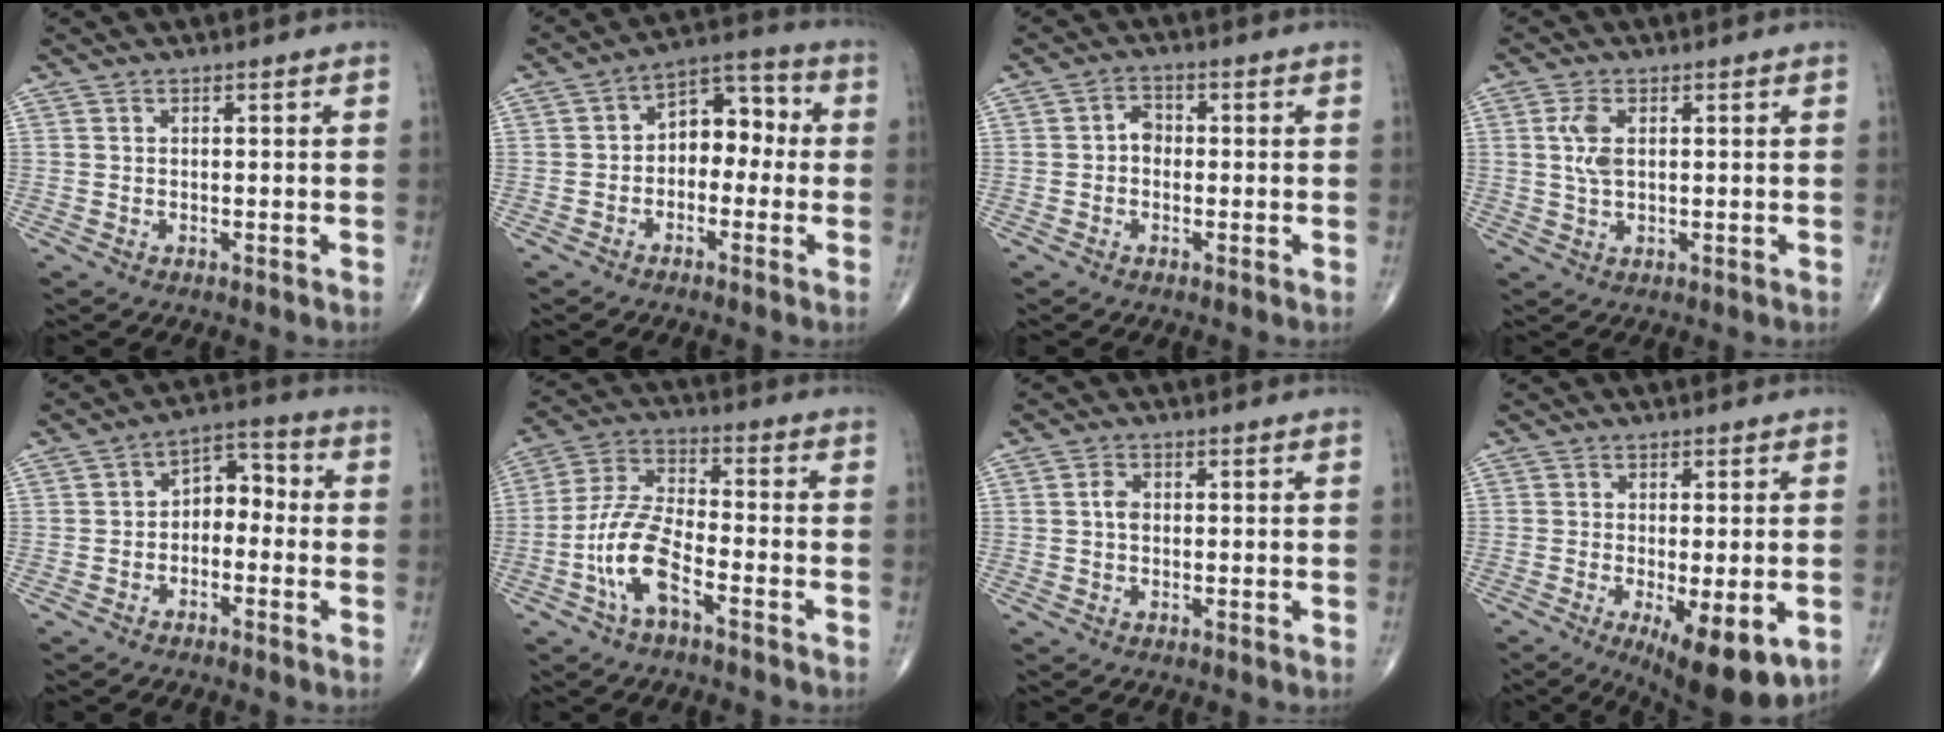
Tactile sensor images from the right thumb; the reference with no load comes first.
{"total": 9.0, "force": [-0.6, 6.1, 6.6], "torque": [-0.061, 0.042, -0.027]}
{"total": 2.8, "force": [-0.4, 2.2, 1.7], "torque": [-0.012, 0.013, -0.017]}
{"total": 4.4, "force": [0.9, 2.2, 3.7], "torque": [-0.083, -0.001, 0.018]}
{"total": 6.6, "force": [-1.2, 4.5, 4.7], "torque": [-0.046, 0.041, -0.036]}
{"total": 10.6, "force": [-4.7, 3.9, 8.6], "torque": [-0.188, 0.037, -0.095]}
{"total": 2.1, "force": [0.1, 1.5, 1.5], "torque": [-0.026, 0.005, -0.002]}
{"total": 12.0, "force": [-4.5, 3.8, 10.5], "torque": [-0.146, -0.018, -0.058]}